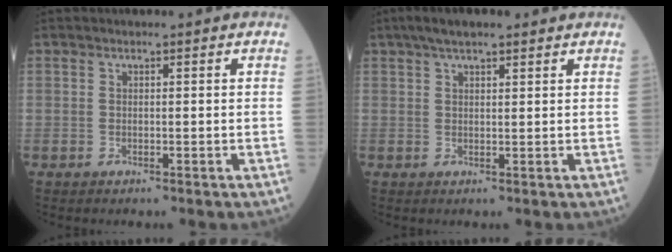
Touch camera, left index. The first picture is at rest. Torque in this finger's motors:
{"motor_torque": [0.14, -0.04, 0.11, 0.03]}